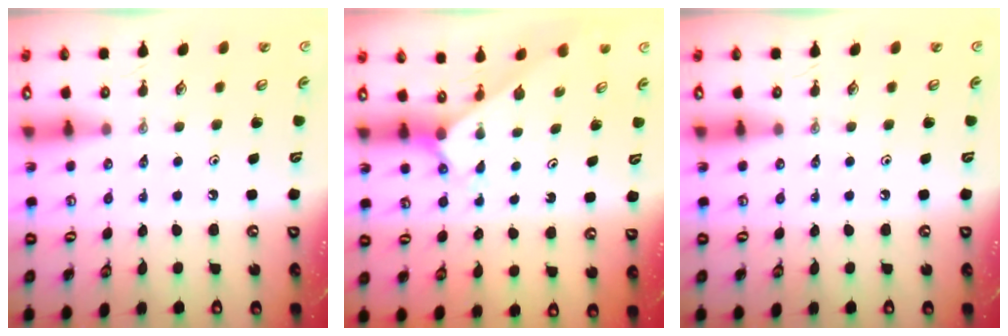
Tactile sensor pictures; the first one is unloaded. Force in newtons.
{"total": 2.1, "press": 2.1, "slide": 0.3}
{"total": 0.0}